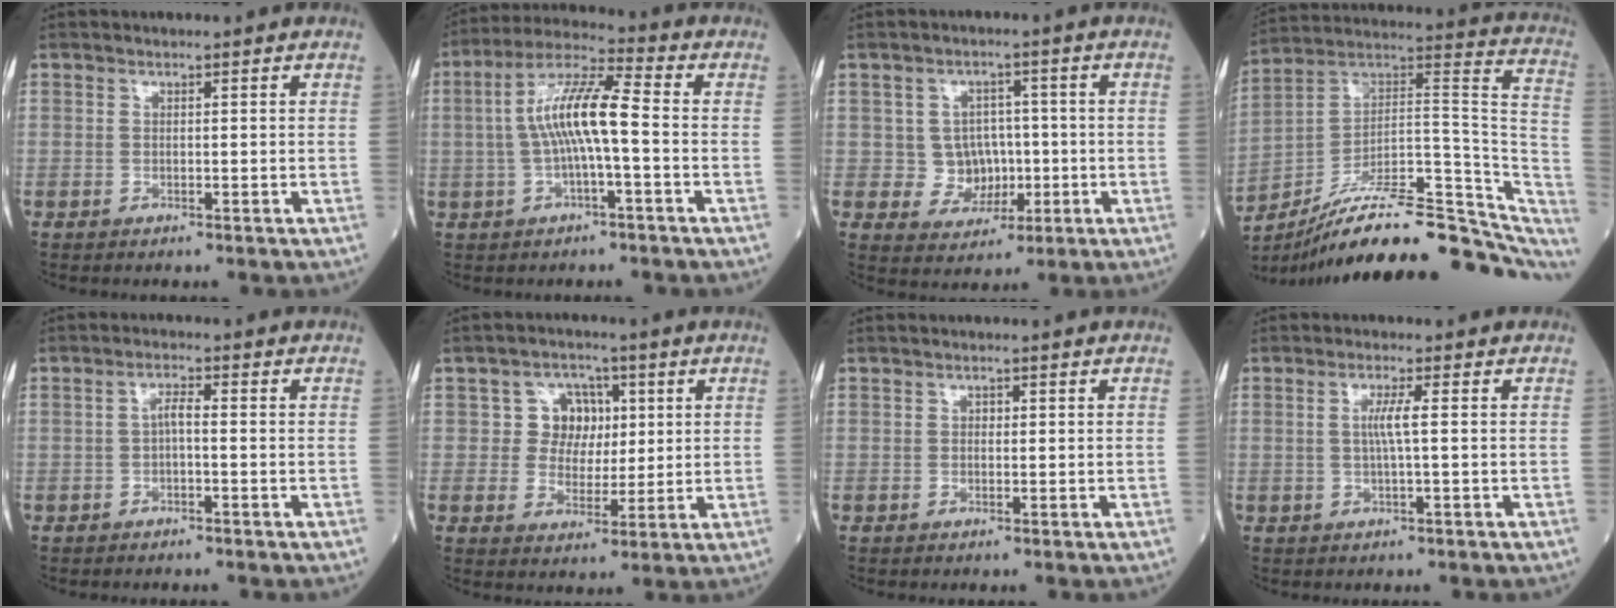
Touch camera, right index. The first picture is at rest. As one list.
[{"total": 9.8, "force": [-0.5, 1.4, 9.7], "torque": [-0.188, 0.024, -0.015]}, {"total": 5.6, "force": [-0.2, 5.2, 1.9], "torque": [-0.020, 0.012, 0.004]}, {"total": 25.8, "force": [-18.4, 6.6, 16.9], "torque": [-0.196, 0.046, -0.279]}, {"total": 2.1, "force": [-0.4, 0.5, 2.0], "torque": [-0.035, 0.005, -0.008]}, {"total": 6.0, "force": [1.4, 5.4, 2.2], "torque": [-0.027, 0.018, 0.028]}, {"total": 0.6, "force": [0.1, 0.5, 0.4], "torque": [-0.006, 0.001, 0.001]}, {"total": 2.7, "force": [0.2, -0.4, 2.7], "torque": [-0.054, -0.001, 0.001]}]